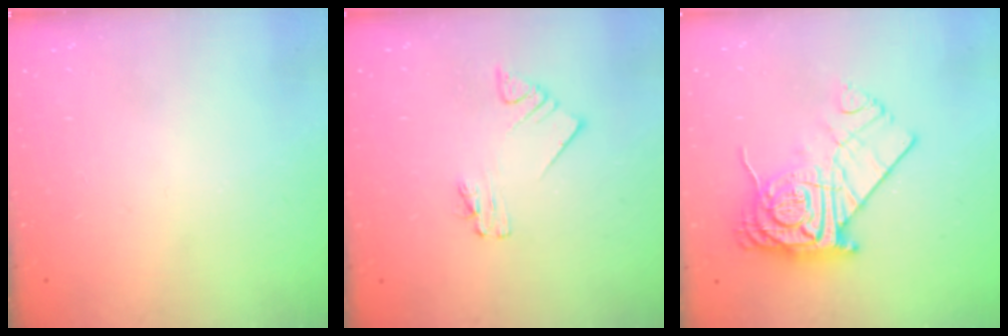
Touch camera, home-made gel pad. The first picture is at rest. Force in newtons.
{"total": 2.0, "press": 2.0, "slide": 0.3}
{"total": 18.7, "press": 18.7, "slide": 1.0}